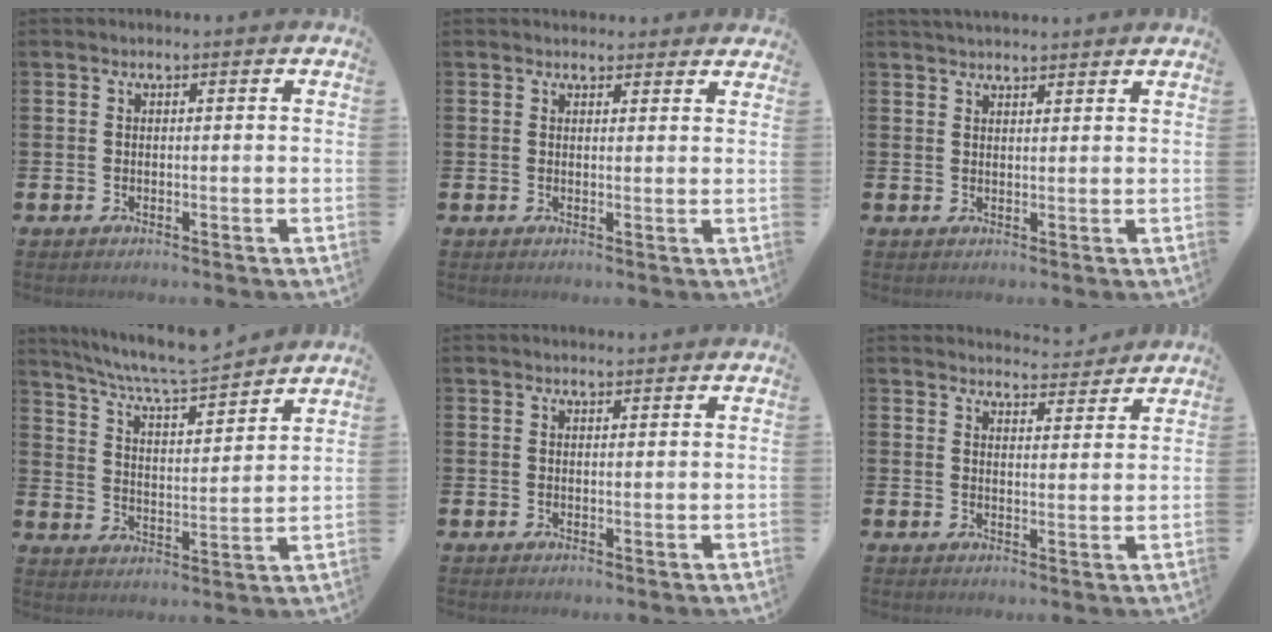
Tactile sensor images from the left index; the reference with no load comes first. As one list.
[{"total": 1.9, "force": [1.8, 0.6, -0.1], "torque": [0.012, -0.008, 0.030]}, {"total": 2.6, "force": [2.5, 0.2, 0.1], "torque": [-0.001, -0.010, 0.045]}, {"total": 7.4, "force": [7.1, 0.1, 2.1], "torque": [-0.069, -0.055, 0.123]}, {"total": 0.8, "force": [0.7, -0.1, 0.0], "torque": [0.012, -0.007, 0.012]}, {"total": 3.9, "force": [3.9, 0.2, 0.0], "torque": [-0.003, -0.026, 0.069]}]